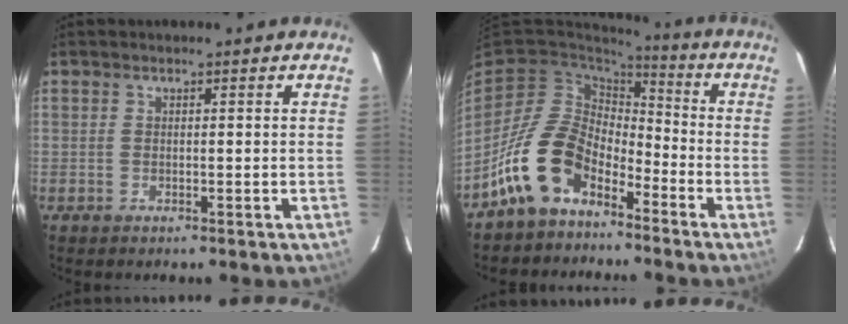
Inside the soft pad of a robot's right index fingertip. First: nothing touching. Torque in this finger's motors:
{"motor_torque": [1.41, -0.62, 0.96, 0.19]}